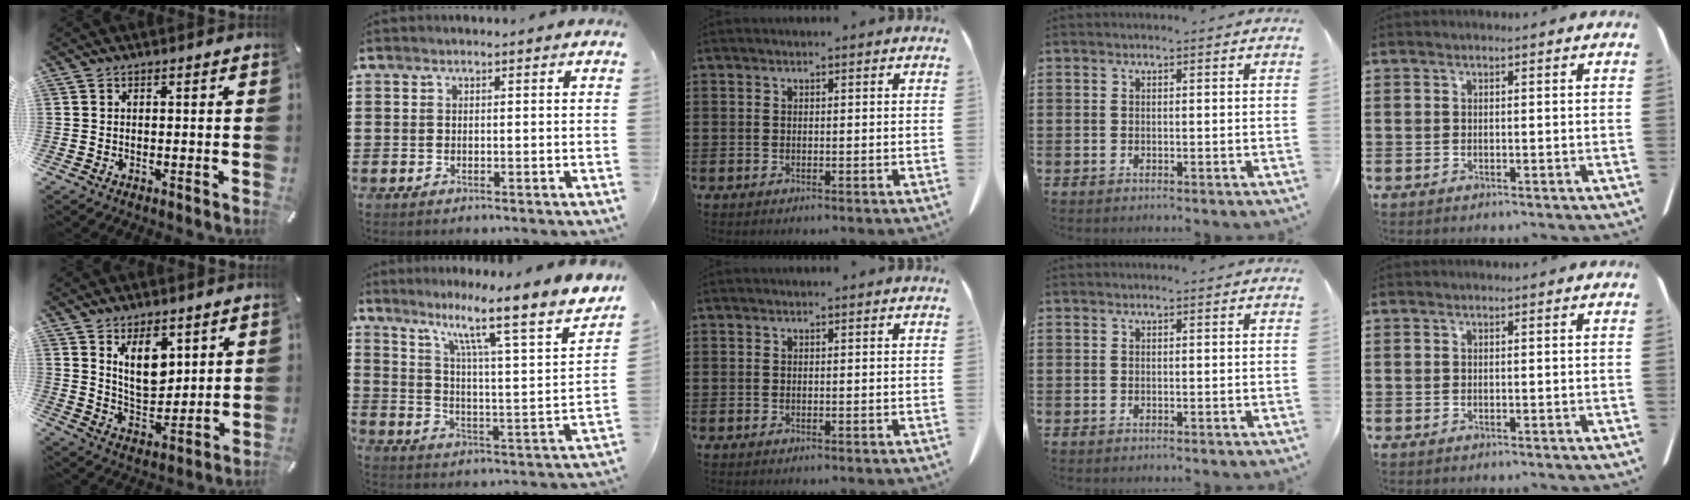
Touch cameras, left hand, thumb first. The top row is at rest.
{"thumb": {"total": 10.2, "force": [5.6, 5.9, 6.2], "torque": [-0.098, -0.023, 0.102]}, "index": {"total": 9.0, "force": [6.9, -0.3, 5.8], "torque": [-0.117, -0.065, 0.097]}}